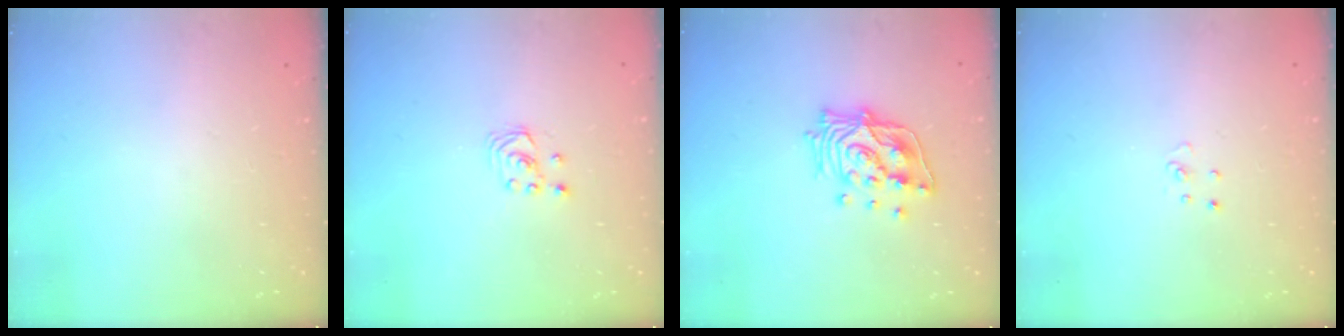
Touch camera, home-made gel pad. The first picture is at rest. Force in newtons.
{"total": 1.9, "press": 1.9, "slide": 0.2}
{"total": 15.2, "press": 15.1, "slide": 2.0}
{"total": 3.1, "press": 3.1, "slide": 0.2}